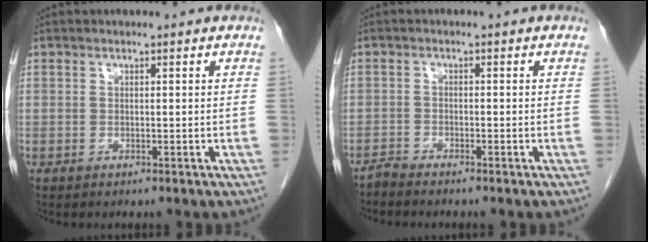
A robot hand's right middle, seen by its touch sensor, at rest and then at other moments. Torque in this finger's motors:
{"motor_torque": [0.11, 0.11, -0.02, -0.01]}